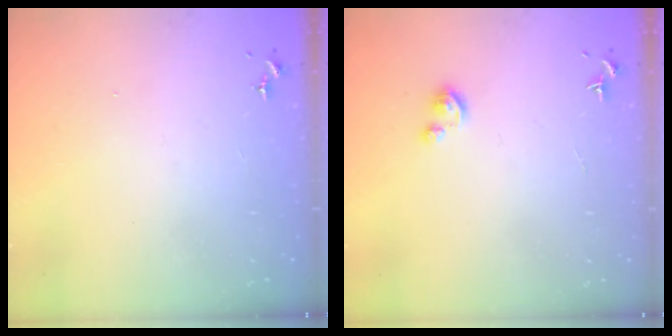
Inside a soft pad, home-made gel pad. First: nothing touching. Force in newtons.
{"total": 3.8, "press": 3.7, "slide": 0.4}